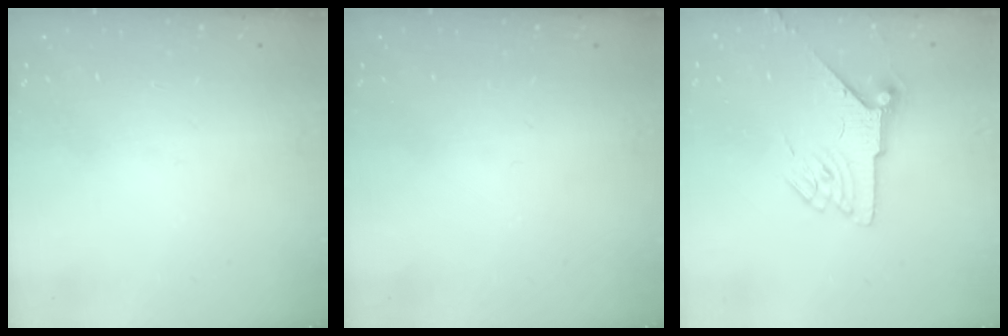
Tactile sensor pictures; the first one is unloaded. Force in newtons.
{"total": 0.0}
{"total": 6.5, "press": 6.4, "slide": 0.9}